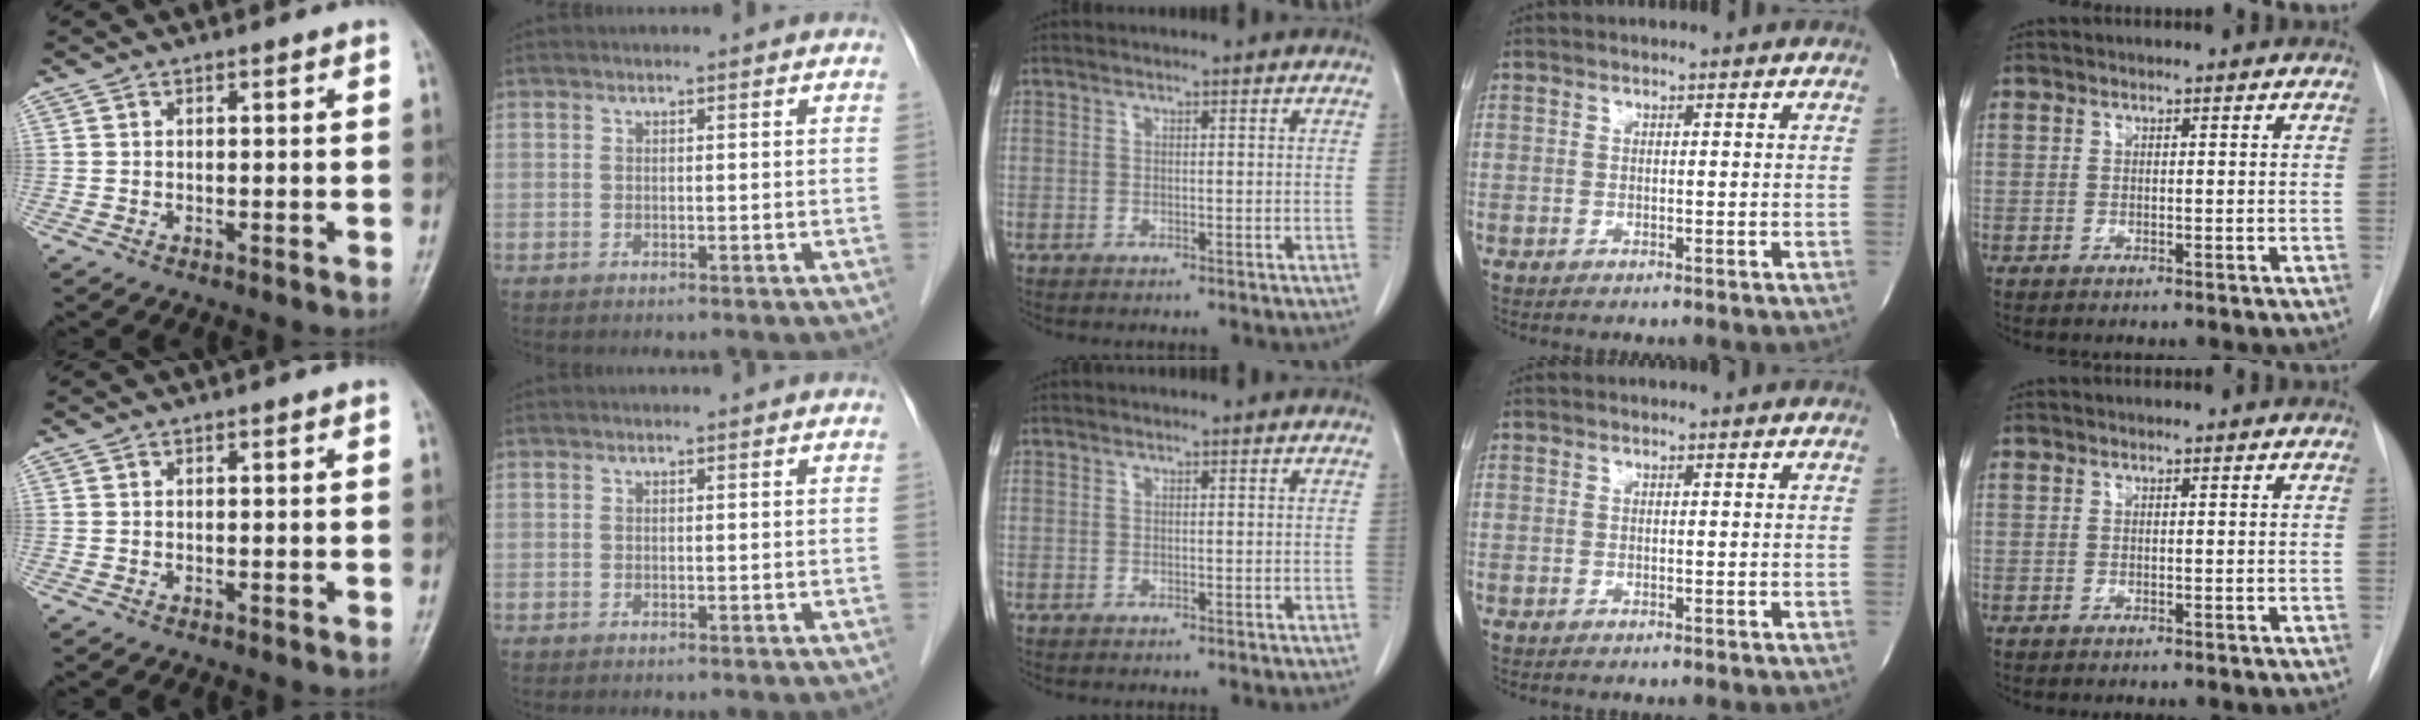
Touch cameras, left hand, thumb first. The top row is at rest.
{}